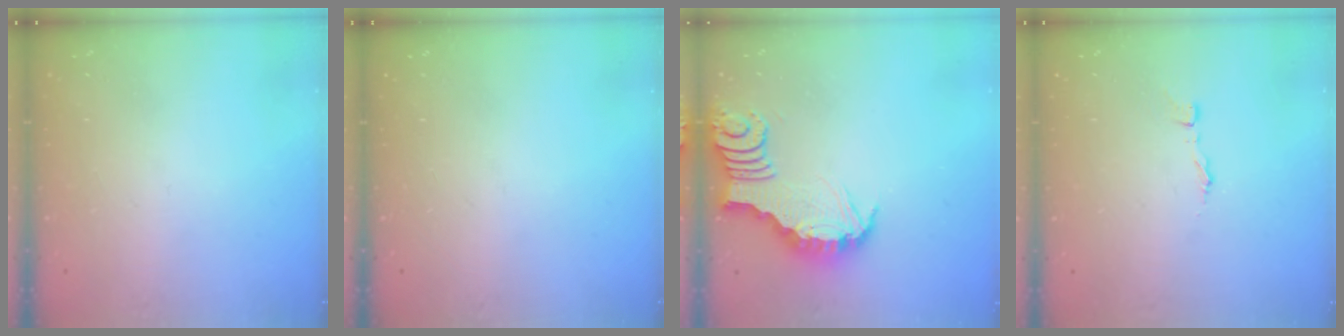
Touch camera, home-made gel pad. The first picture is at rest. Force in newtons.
{"total": 0.0}
{"total": 3.9, "press": 3.9, "slide": 0.0}
{"total": 1.7, "press": 1.7, "slide": 0.1}